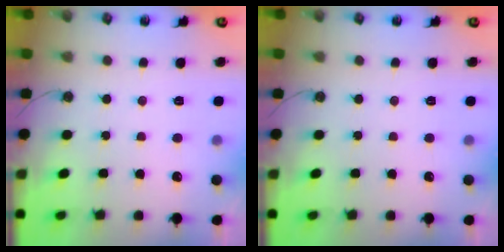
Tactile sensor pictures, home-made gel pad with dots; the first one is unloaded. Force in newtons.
{"total": 0.0}